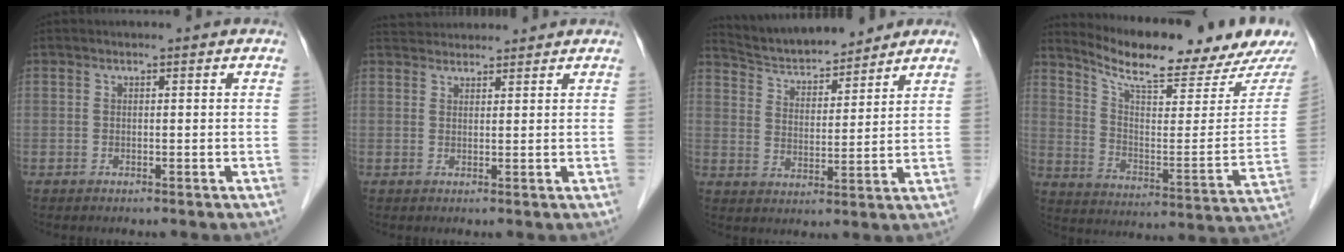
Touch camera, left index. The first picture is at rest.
{"total": 5.1, "force": [5.0, 1.0, 0.7], "torque": [-0.012, 0.038, 0.079]}
{"total": 11.3, "force": [10.6, 2.2, 3.1], "torque": [-0.055, 0.016, 0.184]}
{"total": 17.9, "force": [16.2, 0.5, 7.6], "torque": [-0.130, -0.056, 0.238]}